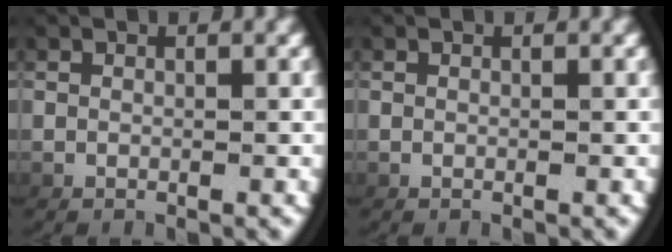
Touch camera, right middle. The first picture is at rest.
{"total": 0.0}